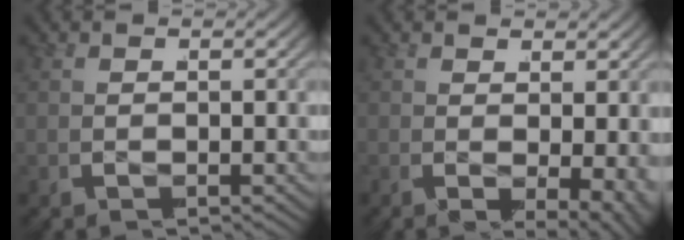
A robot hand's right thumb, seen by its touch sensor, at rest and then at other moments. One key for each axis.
{"total": 4.2, "fx": -0.6, "fy": 2.3, "fz": 3.4, "tx": -0.065, "ty": -0.026, "tz": 0.003}